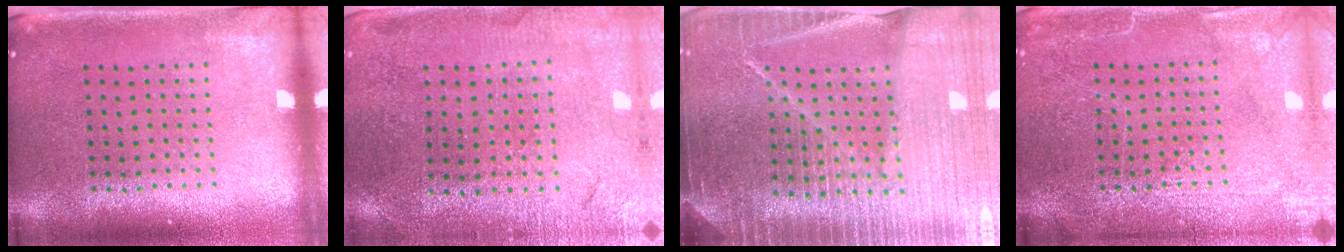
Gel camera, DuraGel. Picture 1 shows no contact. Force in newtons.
{"total": 0.7, "press": 0.7, "slide": 0.1}
{"total": 5.5, "press": 4.8, "slide": 2.6}
{"total": 4.0, "press": 3.9, "slide": 0.5}